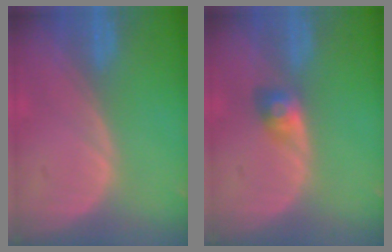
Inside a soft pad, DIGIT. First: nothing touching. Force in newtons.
{"total": 2.8, "press": 2.6, "slide": 1.1}